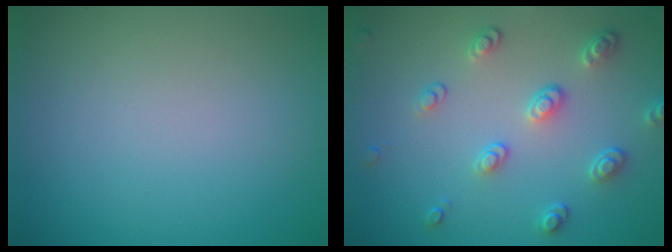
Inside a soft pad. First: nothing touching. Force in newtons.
{"total": 3.3, "press": 2.8, "slide": 1.7}